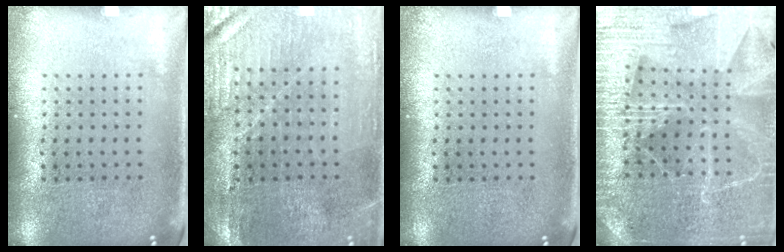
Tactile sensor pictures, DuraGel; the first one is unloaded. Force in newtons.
{"total": 1.3, "press": 1.3, "slide": 0.2}
{"total": 0.0}
{"total": 4.4, "press": 4.2, "slide": 1.6}